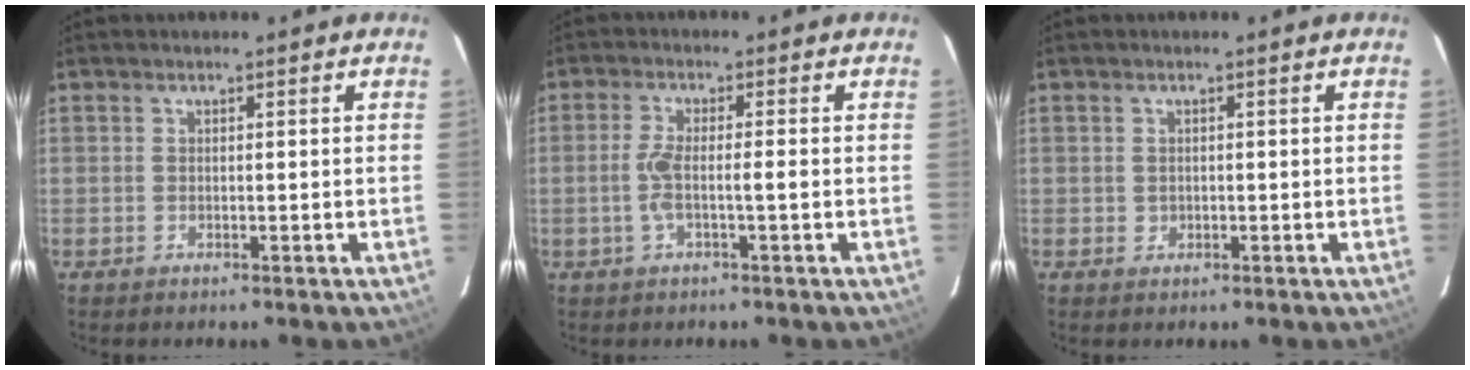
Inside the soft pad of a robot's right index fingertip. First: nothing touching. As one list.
[{"total": 3.9, "force": [-0.9, 0.3, 3.8], "torque": [-0.081, 0.007, -0.016]}, {"total": 0.7, "force": [-0.1, 0.6, 0.4], "torque": [-0.010, -0.001, 0.001]}]